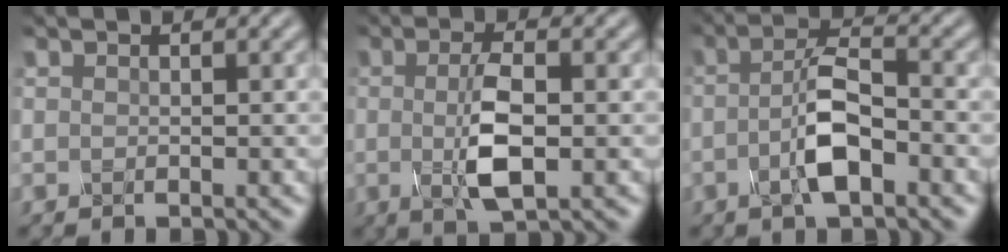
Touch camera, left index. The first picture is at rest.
{"total": 4.2, "force": [-0.1, 1.2, 4.0], "torque": [-0.085, -0.001, -0.003]}
{"total": 4.2, "force": [-1.6, 1.1, 3.6], "torque": [-0.077, 0.013, -0.037]}